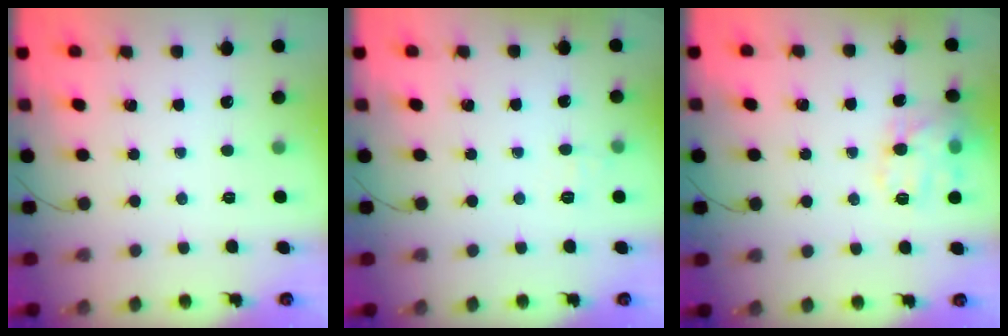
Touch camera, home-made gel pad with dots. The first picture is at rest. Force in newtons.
{"total": 5.3, "press": 5.1, "slide": 1.5}
{"total": 13.3, "press": 13.3, "slide": 0.7}